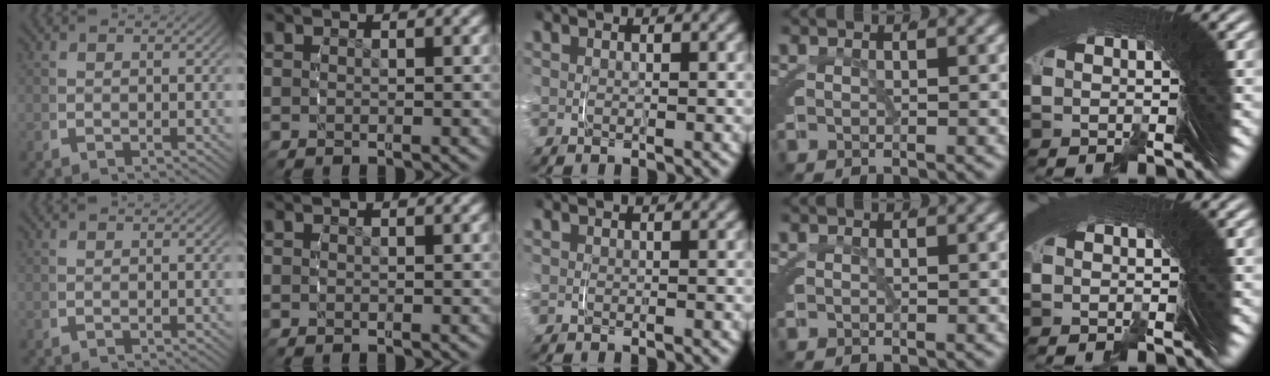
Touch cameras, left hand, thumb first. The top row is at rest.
{"middle": {"total": 0.6, "force": [-0.1, -0.2, -0.6], "torque": [0.009, 0.003, -0.004]}}